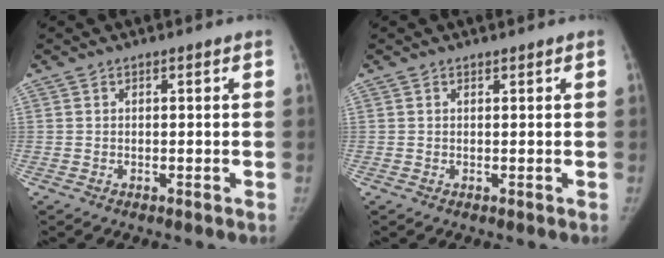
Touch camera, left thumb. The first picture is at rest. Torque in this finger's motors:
{"motor_torque": [-0.17, 0.01, 0.21, -0.17, 0.01]}